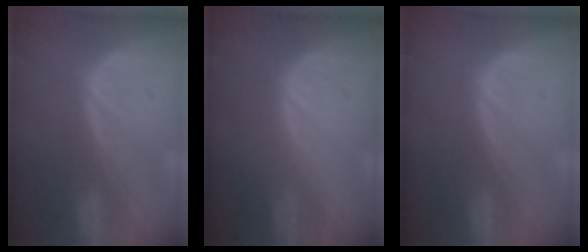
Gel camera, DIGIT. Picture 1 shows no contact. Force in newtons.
{"total": 0.0}
{"total": 0.0}